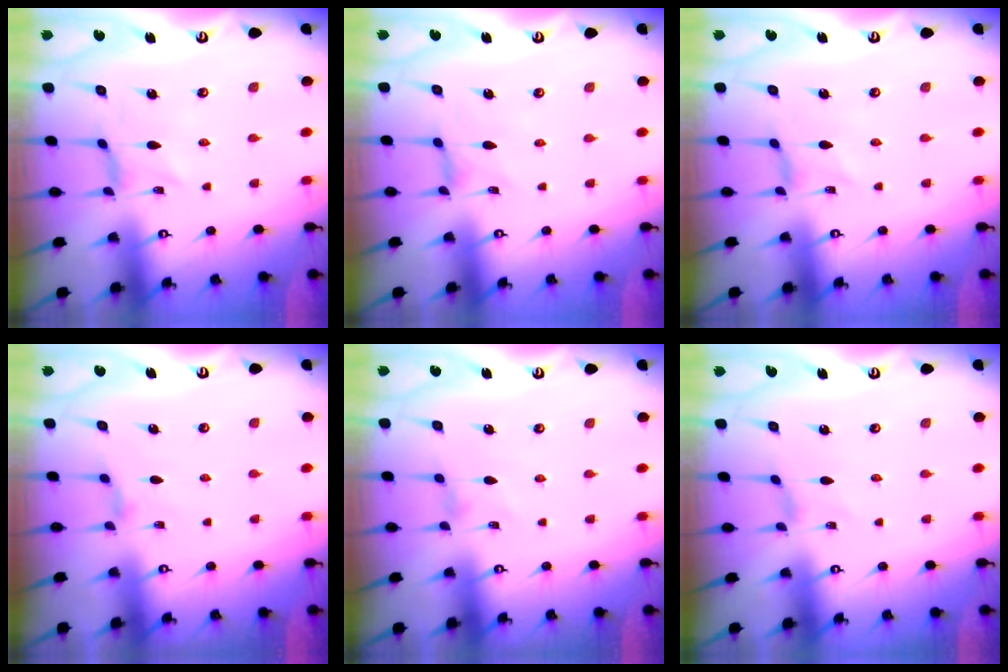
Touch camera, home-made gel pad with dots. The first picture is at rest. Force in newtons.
{"total": 0.7, "press": 0.6, "slide": 0.4}
{"total": 0.0}
{"total": 1.9, "press": 1.9, "slide": 0.4}
{"total": 0.9, "press": 0.8, "slide": 0.2}
{"total": 0.0}